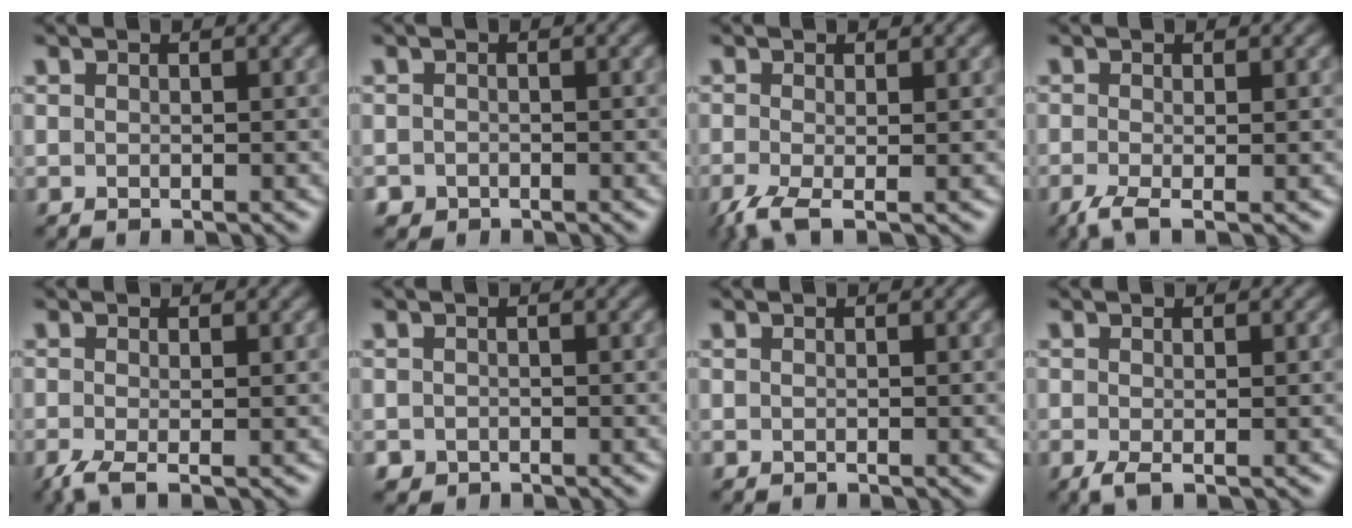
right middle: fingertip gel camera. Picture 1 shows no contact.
{"total": 0.9, "force": [-0.6, 0.7, 0.0], "torque": [0.005, -0.005, -0.011]}
{"total": 3.1, "force": [-1.4, 0.8, 2.6], "torque": [-0.064, -0.010, -0.034]}
{"total": 2.4, "force": [-1.1, 0.5, 2.1], "torque": [-0.047, -0.009, -0.028]}
{"total": 2.4, "force": [-1.0, 0.5, 2.1], "torque": [-0.049, -0.008, -0.025]}
{"total": 0.7, "force": [-0.4, 0.6, 0.0], "torque": [0.004, -0.005, -0.008]}
{"total": 0.0}
{"total": 1.3, "force": [-0.5, 0.3, 1.2], "torque": [-0.028, -0.007, -0.010]}